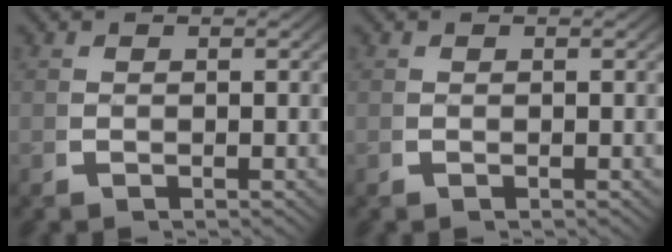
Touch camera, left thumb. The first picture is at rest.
{"total": 0.0}